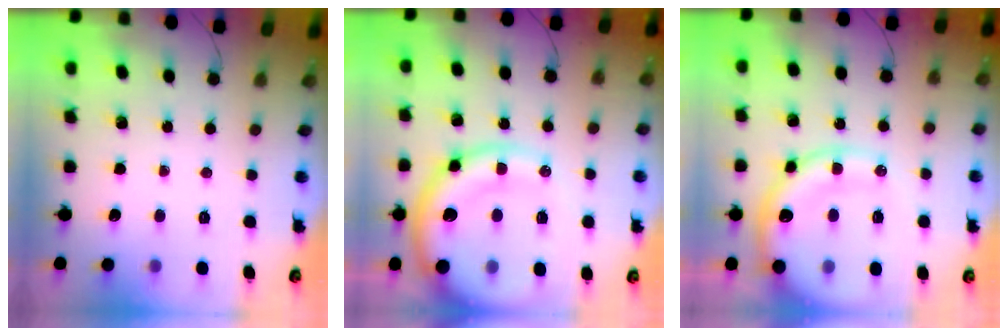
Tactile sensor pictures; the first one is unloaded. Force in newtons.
{"total": 19.2, "press": 18.7, "slide": 4.1}
{"total": 18.5, "press": 18.1, "slide": 3.8}